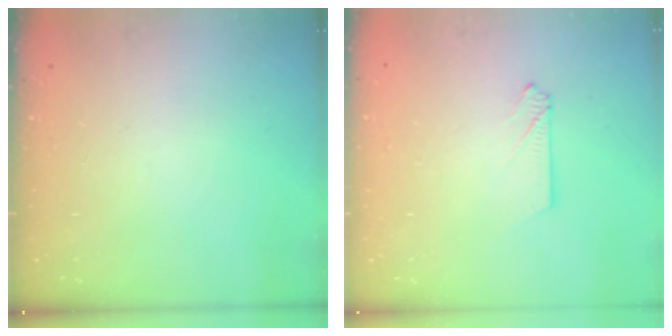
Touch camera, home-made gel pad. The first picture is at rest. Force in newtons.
{"total": 2.6, "press": 2.6, "slide": 0.3}